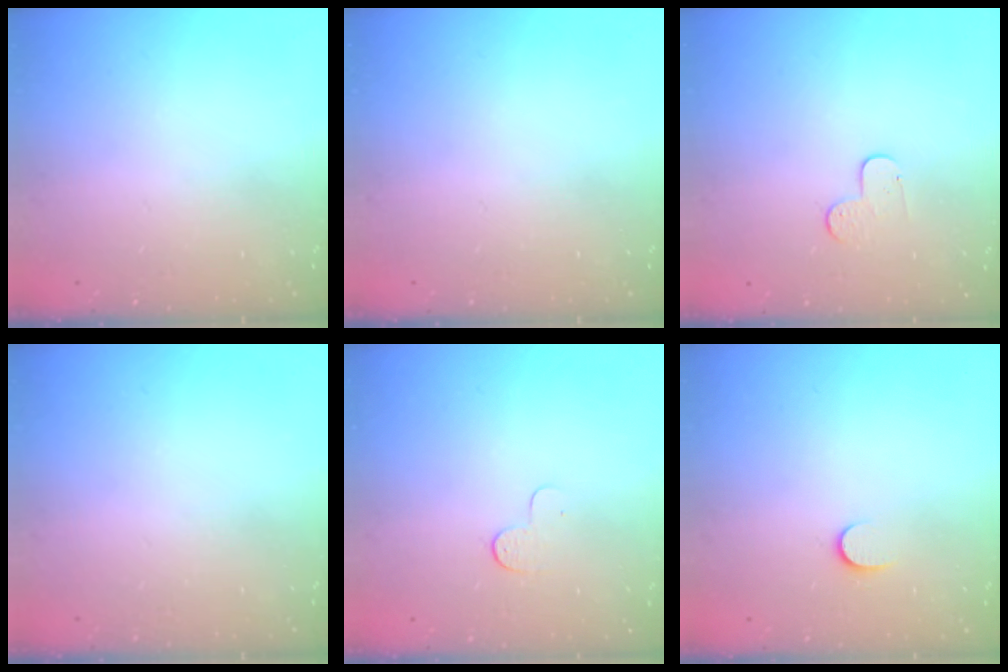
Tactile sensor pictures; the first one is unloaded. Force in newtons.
{"total": 0.0}
{"total": 5.9, "press": 5.8, "slide": 0.6}
{"total": 0.0}
{"total": 4.0, "press": 4.0, "slide": 0.5}
{"total": 4.4, "press": 4.4, "slide": 0.5}